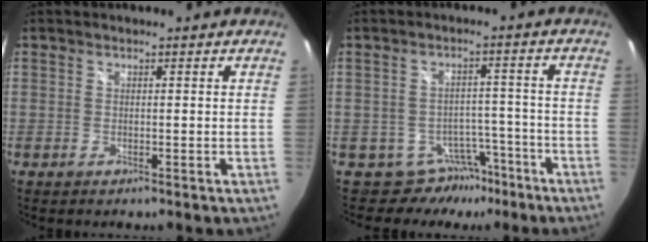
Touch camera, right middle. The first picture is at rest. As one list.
[{"total": 6.8, "force": [-5.2, 4.3, 0.0], "torque": [0.010, 0.033, -0.068]}]